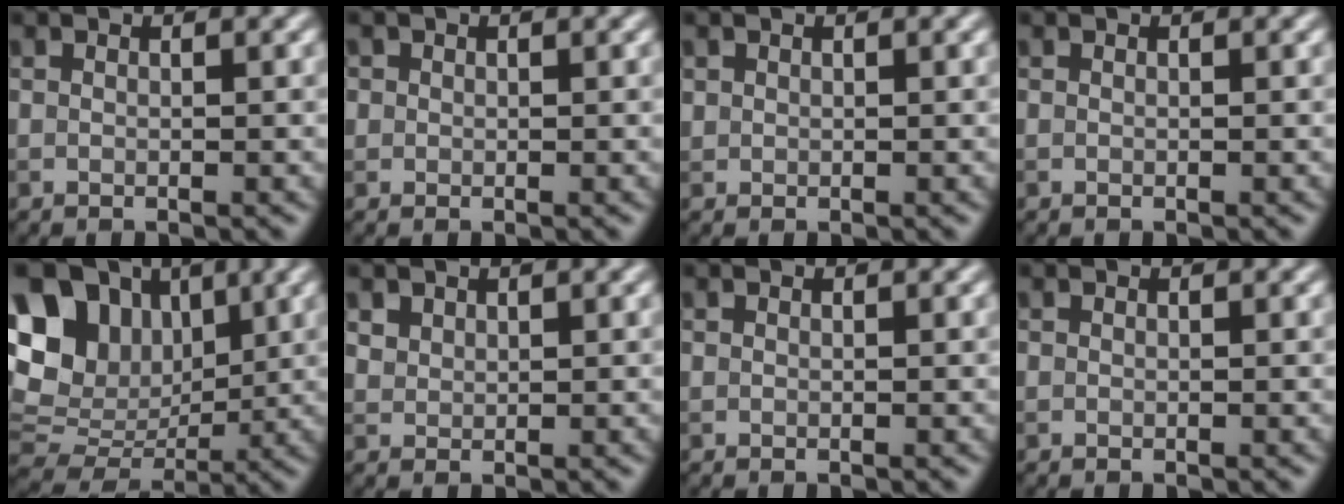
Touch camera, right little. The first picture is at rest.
{"total": 0.9, "force": [0.2, 0.8, 0.1], "torque": [0.007, -0.003, 0.001]}
{"total": 0.6, "force": [0.3, 0.5, 0.0], "torque": [0.005, -0.003, 0.009]}
{"total": 0.0}
{"total": 15.2, "force": [4.9, 11.9, 8.2], "torque": [-0.185, 0.038, 0.088]}
{"total": 1.3, "force": [0.9, 0.8, 0.2], "torque": [-0.007, -0.004, 0.024]}
{"total": 0.0}
{"total": 0.0}